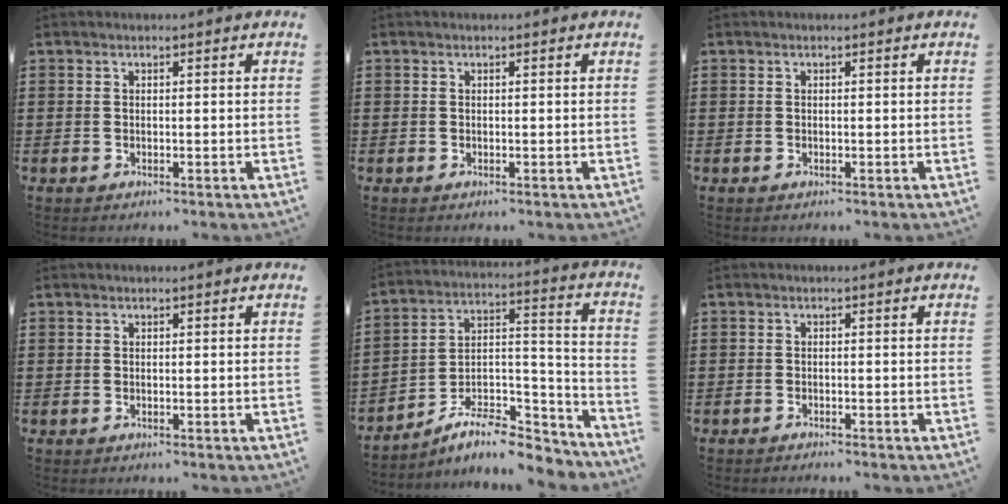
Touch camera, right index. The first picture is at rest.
{"total": 0.0}
{"total": 0.0}
{"total": 0.0}
{"total": 9.0, "force": [-7.6, 2.7, 3.9], "torque": [-0.057, 0.019, -0.144]}
{"total": 0.7, "force": [-0.7, 0.1, 0.1], "torque": [-0.004, -0.001, -0.014]}